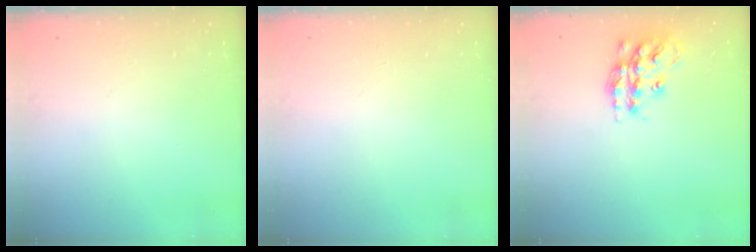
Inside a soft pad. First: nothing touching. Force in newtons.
{"total": 0.0}
{"total": 16.1, "press": 16.1, "slide": 1.0}